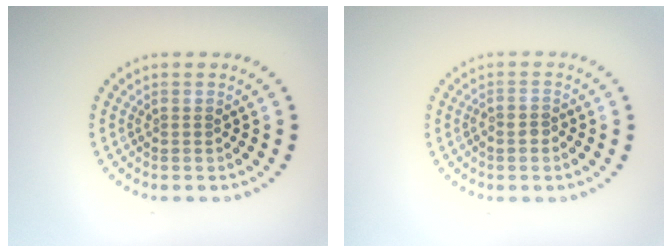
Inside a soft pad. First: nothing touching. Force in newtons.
{"total": 1.1, "press": 0.8, "slide": 0.8}